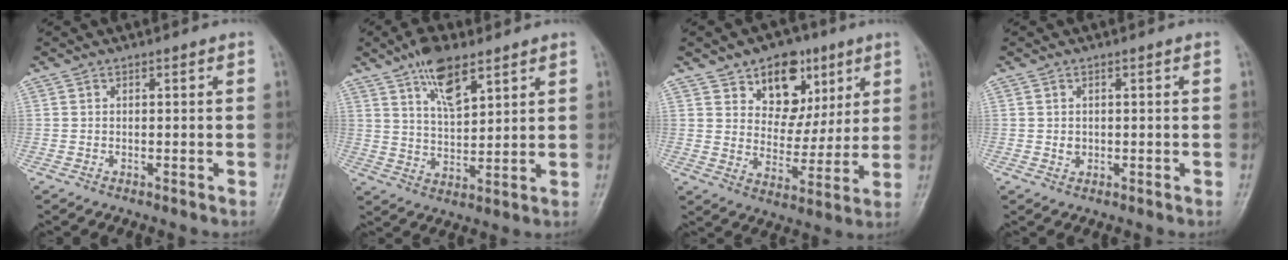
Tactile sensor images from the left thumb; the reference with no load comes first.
{"total": 9.7, "force": [5.9, 3.9, 6.6], "torque": [-0.102, -0.030, 0.109]}
{"total": 13.2, "force": [6.9, 9.2, 6.4], "torque": [-0.050, -0.029, 0.111]}
{"total": 1.6, "force": [0.1, 1.3, 0.8], "torque": [-0.008, 0.001, 0.005]}